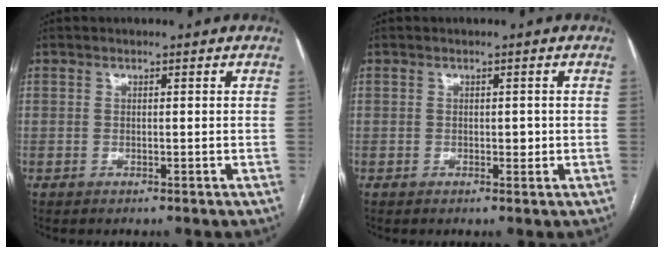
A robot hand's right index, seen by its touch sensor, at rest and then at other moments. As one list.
[{"total": 1.2, "force": [-0.1, 0.8, 0.9], "torque": [-0.010, 0.001, 0.000]}]